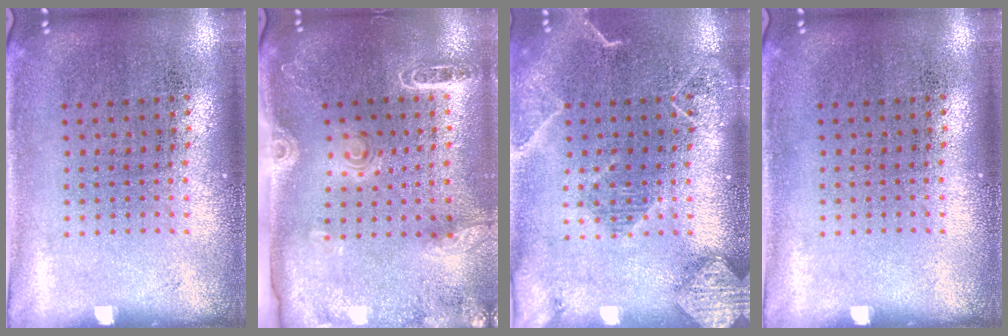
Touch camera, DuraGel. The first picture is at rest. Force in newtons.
{"total": 1.9, "press": 1.9, "slide": 0.3}
{"total": 2.3, "press": 2.0, "slide": 1.0}
{"total": 0.0}